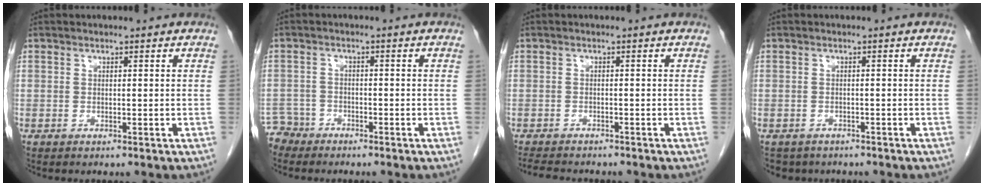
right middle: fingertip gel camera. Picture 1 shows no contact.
{"total": 3.6, "force": [-3.2, 1.3, -1.0], "torque": [0.020, -0.001, -0.064]}
{"total": 6.2, "force": [-5.6, 1.5, 2.2], "torque": [-0.036, -0.010, -0.084]}
{"total": 4.0, "force": [-3.4, 2.1, 0.3], "torque": [-0.006, 0.000, -0.045]}